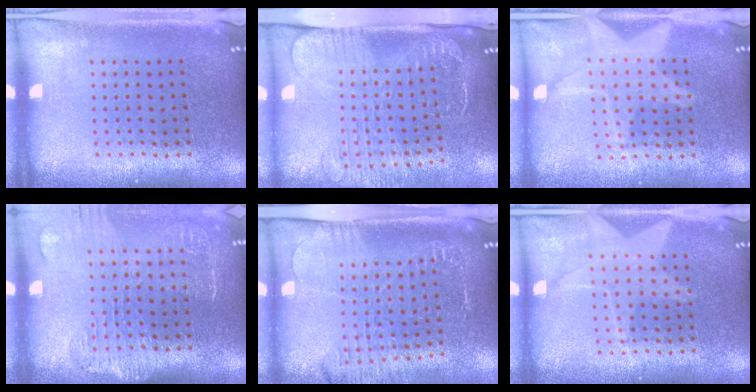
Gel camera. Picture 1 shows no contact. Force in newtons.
{"total": 2.7, "press": 2.0, "slide": 1.7}
{"total": 2.3, "press": 2.3, "slide": 0.3}
{"total": 1.8, "press": 1.5, "slide": 0.9}
{"total": 1.9, "press": 1.9, "slide": 0.3}
{"total": 1.4, "press": 1.3, "slide": 0.4}